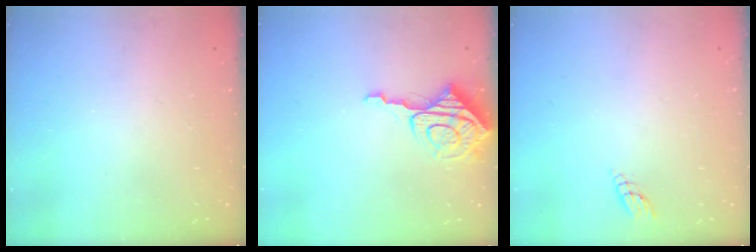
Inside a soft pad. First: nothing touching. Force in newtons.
{"total": 10.3, "press": 10.2, "slide": 1.1}
{"total": 3.0, "press": 3.0, "slide": 0.3}